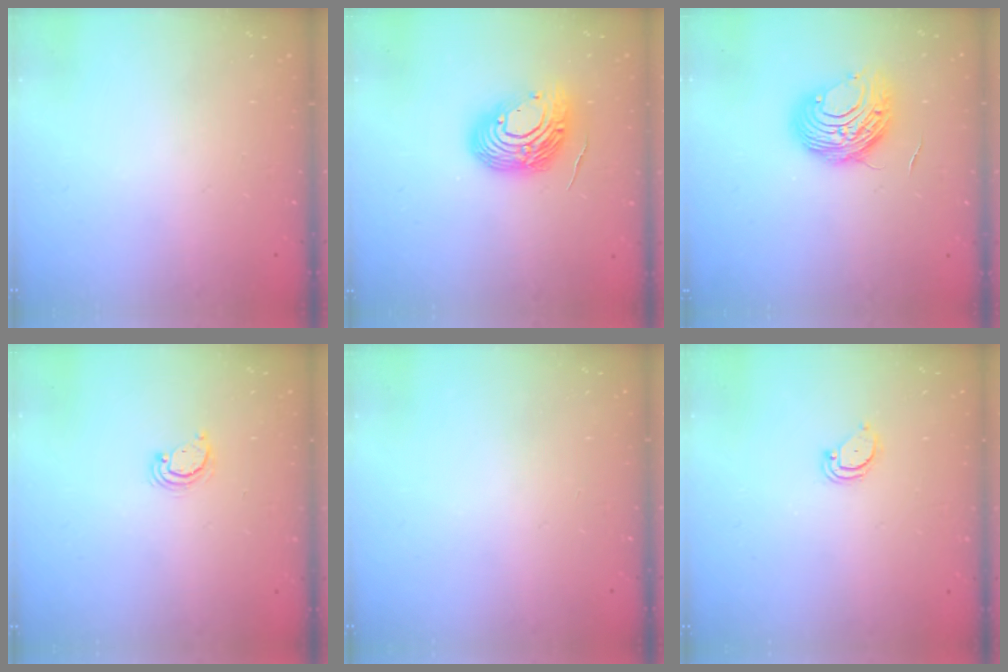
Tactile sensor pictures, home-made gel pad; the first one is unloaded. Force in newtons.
{"total": 15.1, "press": 15.0, "slide": 2.0}
{"total": 9.5, "press": 9.5, "slide": 0.7}
{"total": 3.0, "press": 3.0, "slide": 0.2}
{"total": 0.0}
{"total": 2.6, "press": 2.6, "slide": 0.2}